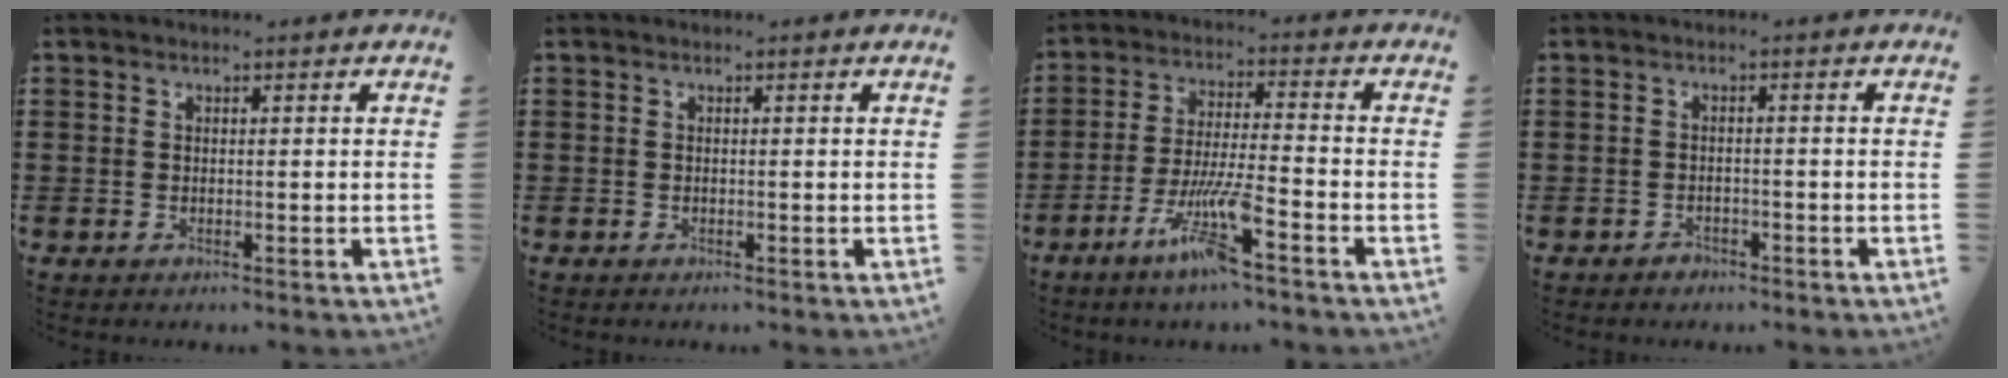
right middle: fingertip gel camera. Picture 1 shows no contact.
{"total": 0.0}
{"total": 9.0, "force": [-5.3, 0.9, 7.2], "torque": [-0.148, -0.007, -0.101]}
{"total": 1.2, "force": [-1.1, 0.5, 0.1], "torque": [-0.006, 0.001, -0.024]}